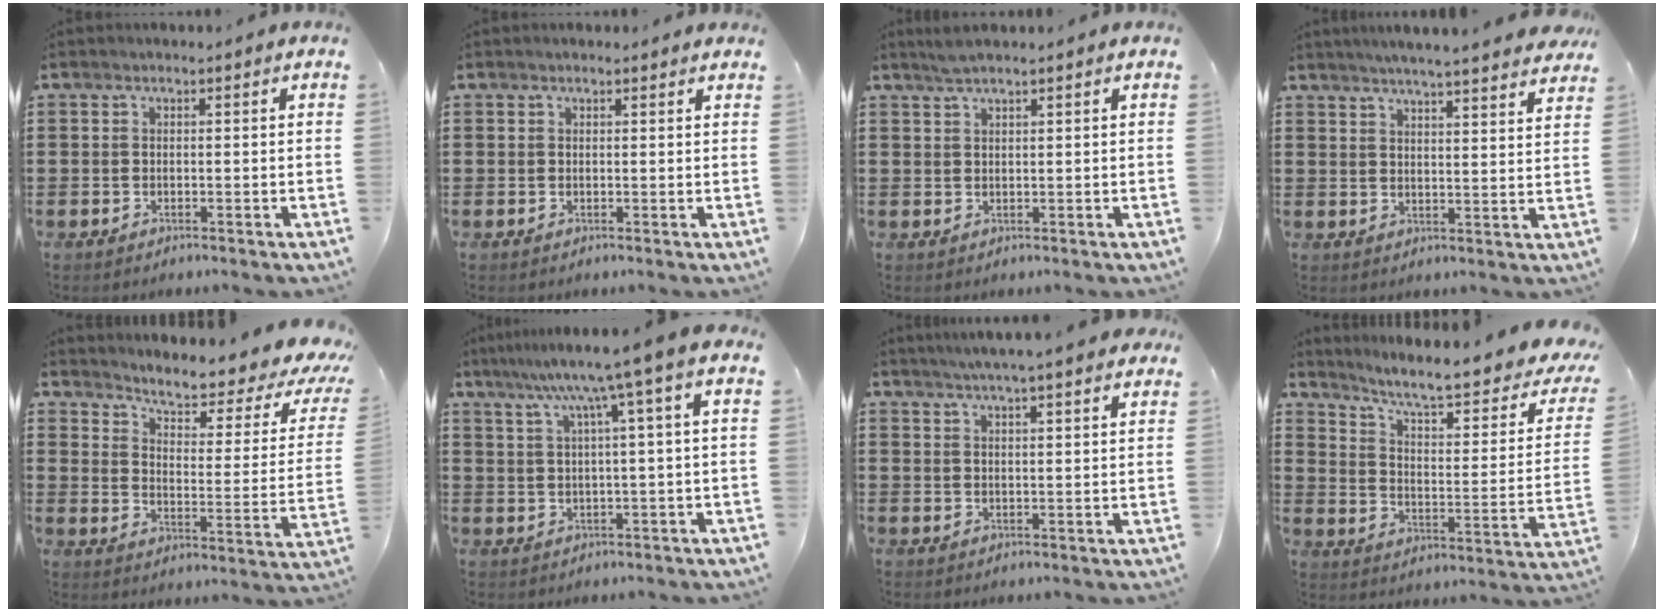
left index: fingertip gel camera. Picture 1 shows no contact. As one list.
[{"total": 0.6, "force": [0.6, 0.2, 0.2], "torque": [-0.005, 0.001, 0.011]}, {"total": 1.8, "force": [1.5, 0.0, 0.9], "torque": [-0.020, 0.001, 0.028]}, {"total": 4.5, "force": [4.3, -0.5, 1.1], "torque": [-0.040, -0.020, 0.074]}, {"total": 5.3, "force": [4.3, 0.5, 3.0], "torque": [-0.071, -0.037, 0.065]}, {"total": 8.0, "force": [4.0, -1.0, 6.9], "torque": [-0.144, -0.011, 0.060]}, {"total": 3.9, "force": [3.5, -0.4, 1.6], "torque": [-0.042, -0.007, 0.062]}, {"total": 8.1, "force": [6.1, 0.8, 5.3], "torque": [-0.109, -0.051, 0.092]}]